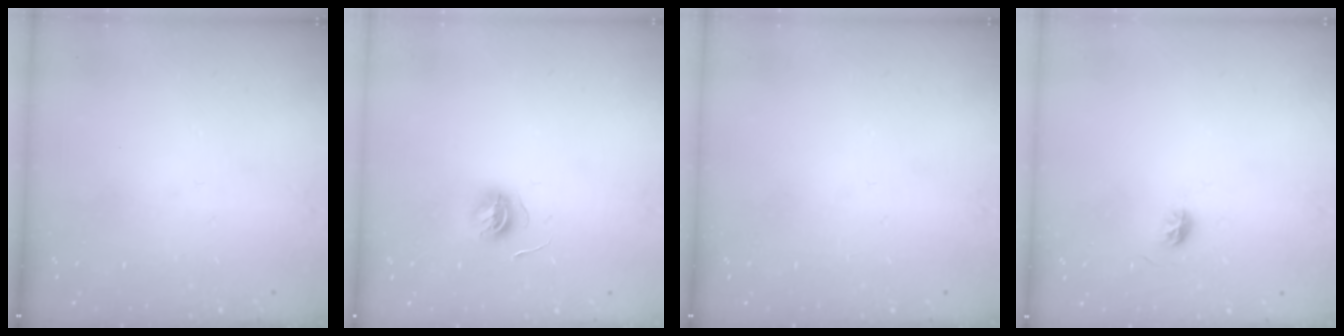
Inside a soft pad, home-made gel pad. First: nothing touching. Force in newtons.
{"total": 5.6, "press": 5.6, "slide": 0.6}
{"total": 0.0}
{"total": 5.3, "press": 5.2, "slide": 1.0}